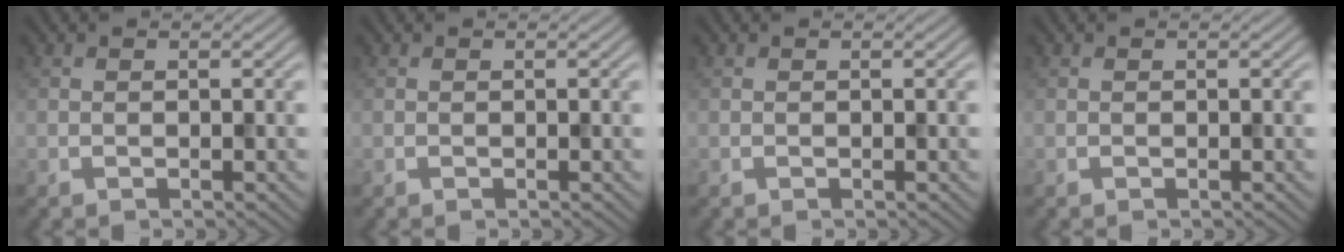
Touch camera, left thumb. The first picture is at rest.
{"total": 0.0}
{"total": 0.0}
{"total": 0.0}